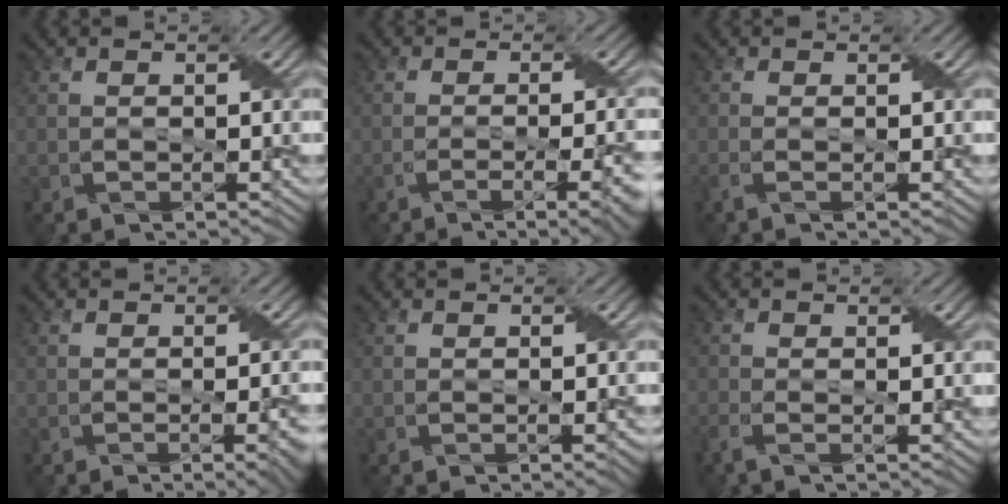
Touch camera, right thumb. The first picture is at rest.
{"total": 7.4, "force": [-3.5, 2.0, 6.3], "torque": [-0.078, -0.003, -0.047]}
{"total": 1.3, "force": [-0.5, 0.3, 1.1], "torque": [-0.022, 0.000, -0.017]}
{"total": 4.1, "force": [-1.4, 1.2, 3.7], "torque": [-0.038, -0.003, -0.014]}
{"total": 1.5, "force": [-0.3, 0.5, 1.4], "torque": [-0.014, 0.002, -0.007]}
{"total": 2.1, "force": [-1.1, 0.5, 1.7], "torque": [-0.033, -0.003, -0.034]}